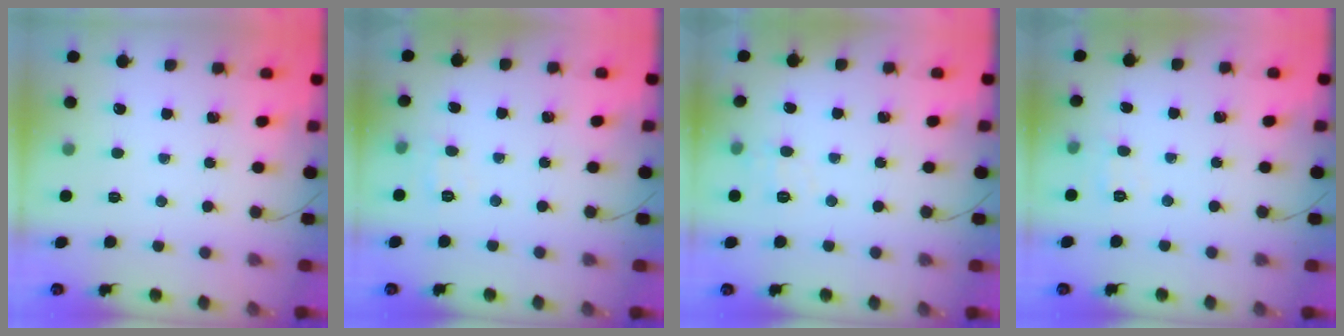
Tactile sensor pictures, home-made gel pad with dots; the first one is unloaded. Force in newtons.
{"total": 6.1, "press": 6.0, "slide": 1.4}
{"total": 4.8, "press": 4.4, "slide": 1.7}
{"total": 6.1, "press": 6.0, "slide": 1.4}